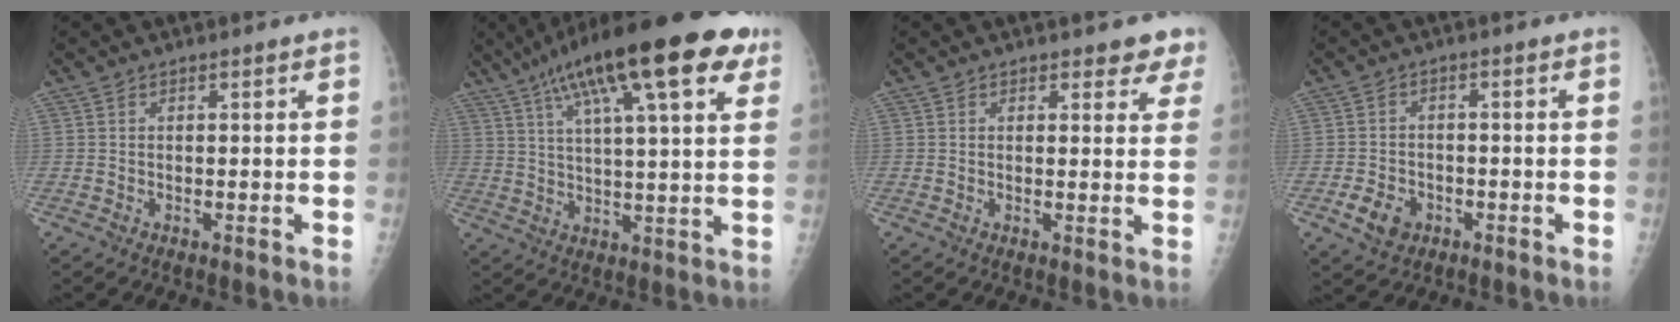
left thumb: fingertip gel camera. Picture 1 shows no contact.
{"total": 22.8, "force": [12.2, 5.8, 18.3], "torque": [-0.281, 0.004, 0.185]}
{"total": 4.5, "force": [3.8, 2.1, 1.0], "torque": [0.027, -0.022, 0.031]}
{"total": 4.9, "force": [-2.4, 3.7, 2.2], "torque": [-0.031, 0.009, -0.036]}